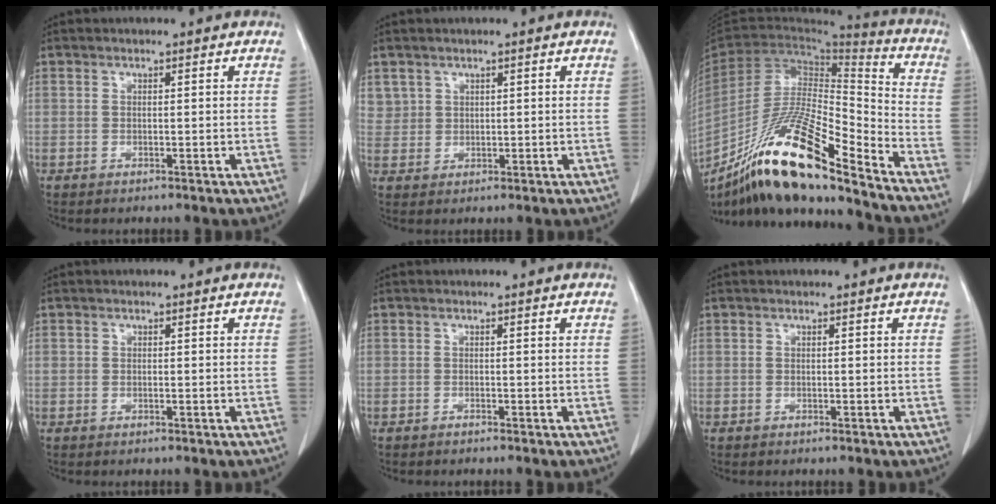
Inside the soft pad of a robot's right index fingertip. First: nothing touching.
{"total": 2.8, "force": [1.6, 2.3, -0.1], "torque": [0.013, 0.005, 0.030]}
{"total": 20.4, "force": [-14.6, 2.4, 14.0], "torque": [-0.266, -0.016, -0.266]}
{"total": 0.6, "force": [0.0, 0.4, 0.3], "torque": [-0.009, 0.004, 0.001]}
{"total": 0.0}
{"total": 0.0}